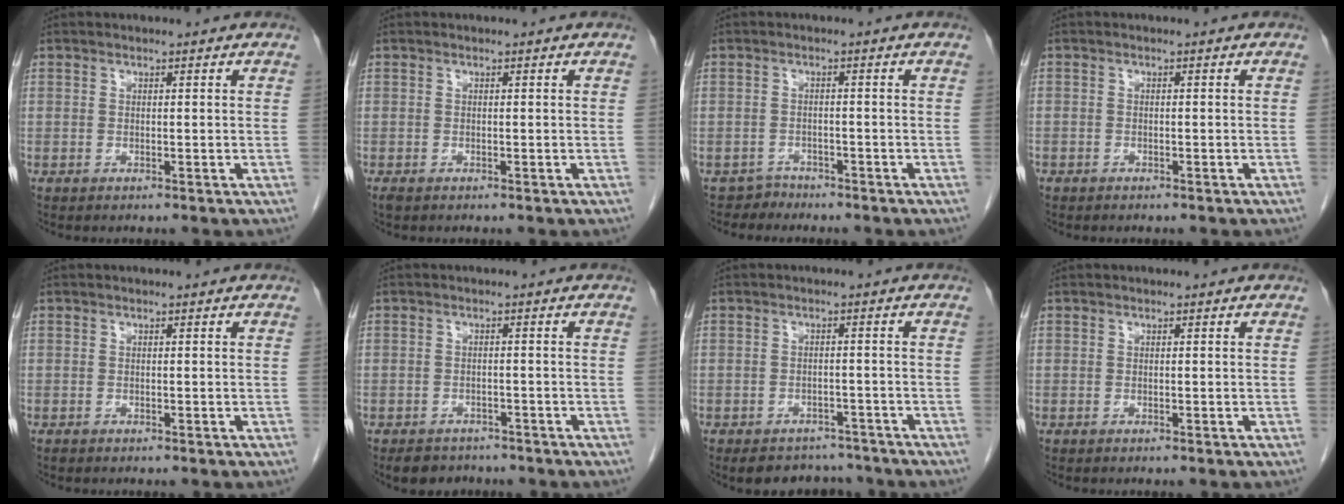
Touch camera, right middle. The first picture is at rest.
{"total": 0.6, "force": [-0.4, 0.3, 0.3], "torque": [-0.011, -0.001, -0.006]}
{"total": 1.9, "force": [-1.6, 0.7, -0.8], "torque": [0.015, 0.001, -0.028]}
{"total": 0.6, "force": [-0.5, 0.4, 0.1], "torque": [-0.007, 0.001, -0.010]}
{"total": 0.0}
{"total": 4.2, "force": [-3.5, 2.3, 0.6], "torque": [-0.008, 0.003, -0.050]}
{"total": 6.5, "force": [-5.7, 2.9, 0.8], "torque": [0.006, 0.008, -0.075]}
{"total": 0.0}